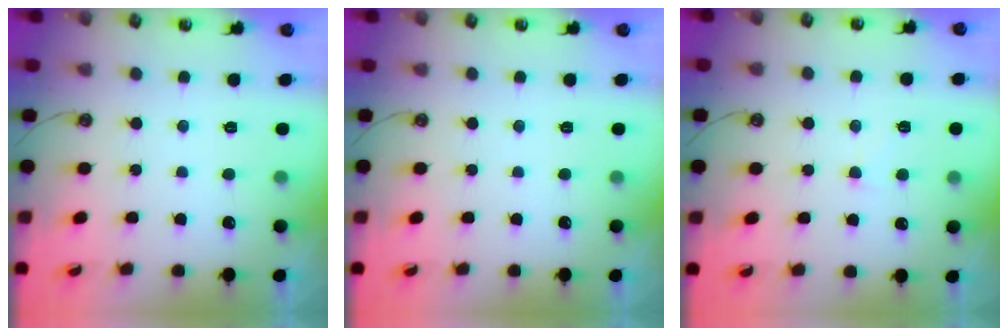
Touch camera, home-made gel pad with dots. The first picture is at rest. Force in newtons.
{"total": 0.0}
{"total": 2.2, "press": 2.2, "slide": 0.5}